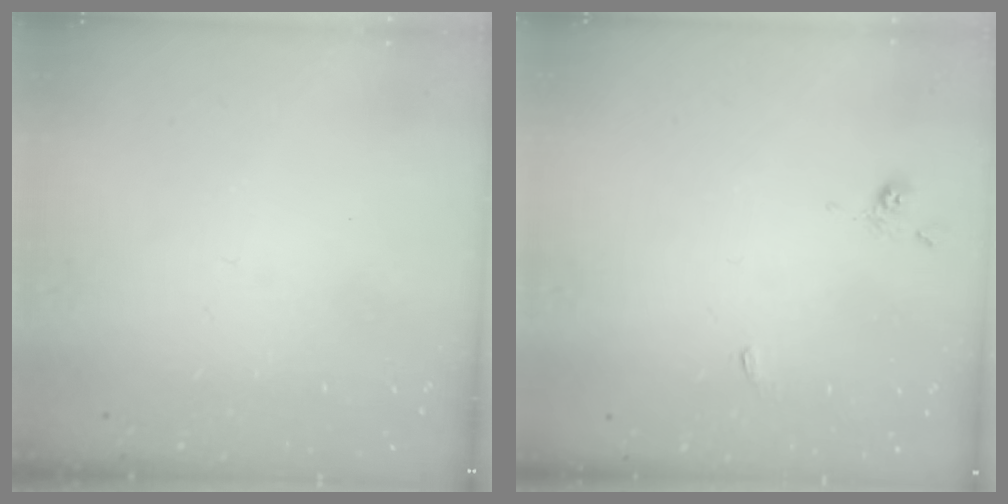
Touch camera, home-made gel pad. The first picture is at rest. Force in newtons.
{"total": 0.7, "press": 0.5, "slide": 0.5}